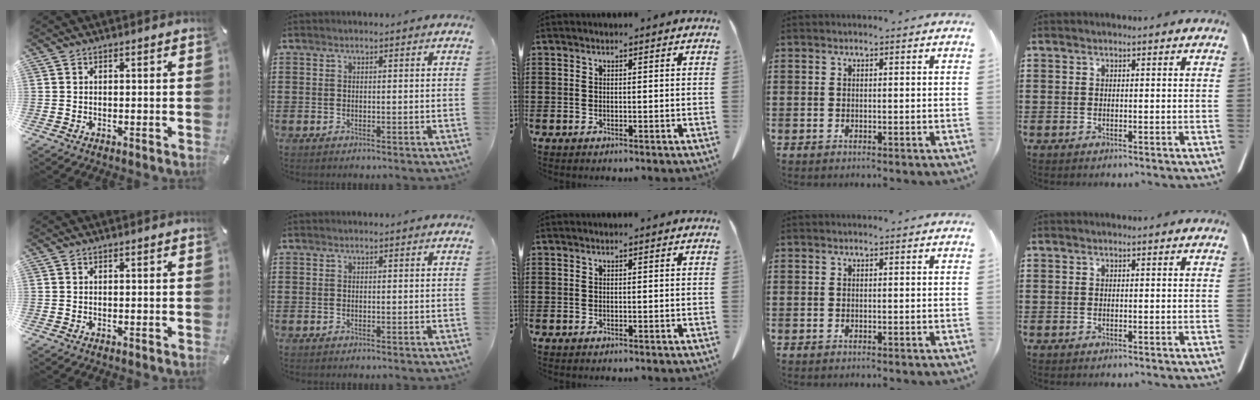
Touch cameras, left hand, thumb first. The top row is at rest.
{}